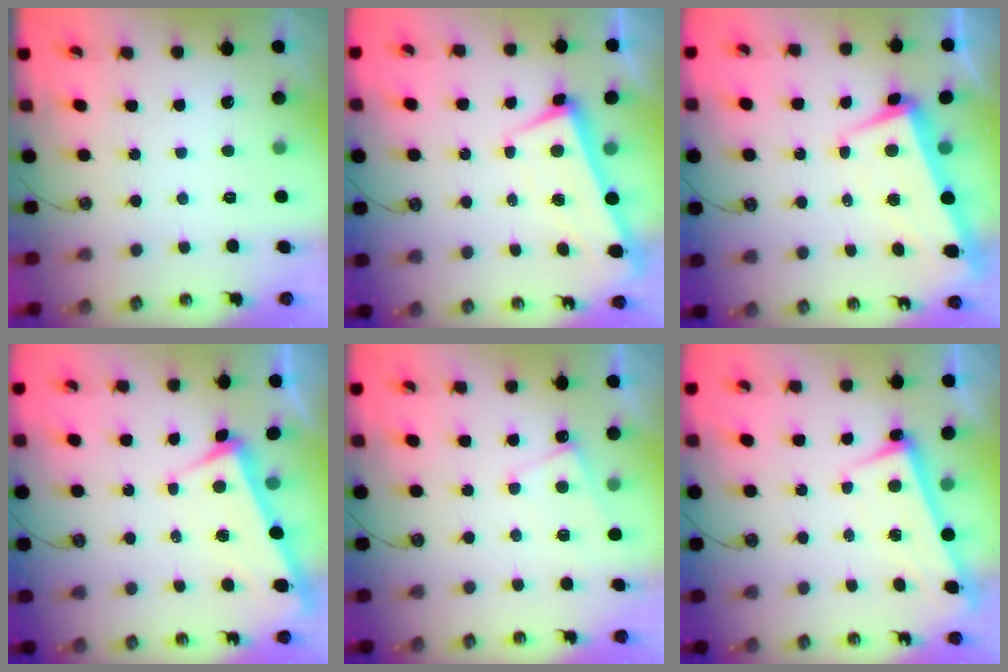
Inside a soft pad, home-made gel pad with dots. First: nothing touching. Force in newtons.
{"total": 1.8, "press": 0.8, "slide": 1.6}
{"total": 2.2, "press": 0.3, "slide": 2.1}
{"total": 4.2, "press": 4.2, "slide": 0.2}
{"total": 3.9, "press": 3.9, "slide": 0.5}
{"total": 2.7, "press": 2.5, "slide": 0.9}